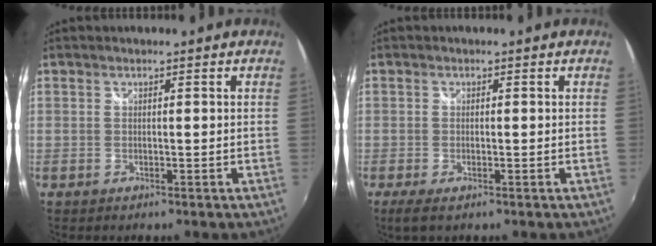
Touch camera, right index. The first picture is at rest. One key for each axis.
{"total": 2.7, "fx": -1.2, "fy": 0.7, "fz": 2.3, "tx": -0.047, "ty": -0.007, "tz": -0.018}